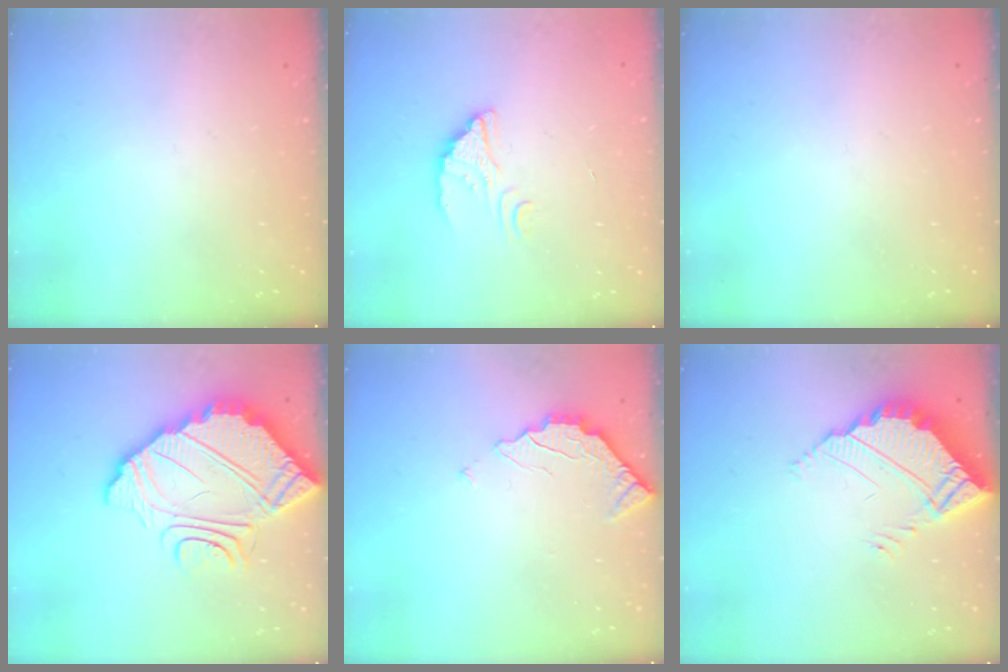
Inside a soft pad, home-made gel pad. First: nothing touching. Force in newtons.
{"total": 2.7, "press": 2.7, "slide": 0.1}
{"total": 0.0}
{"total": 13.4, "press": 13.4, "slide": 1.0}
{"total": 2.3, "press": 2.3, "slide": 0.2}
{"total": 5.8, "press": 5.8, "slide": 0.3}